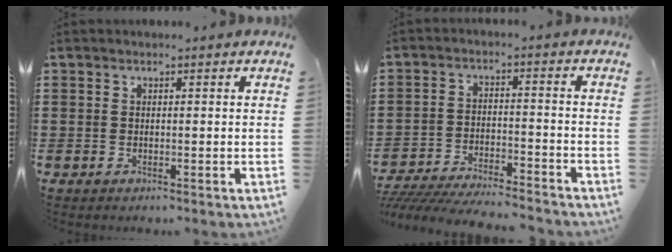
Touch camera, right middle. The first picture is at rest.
{"total": 6.2, "force": [-6.0, 0.5, 1.5], "torque": [-0.033, 0.000, -0.120]}